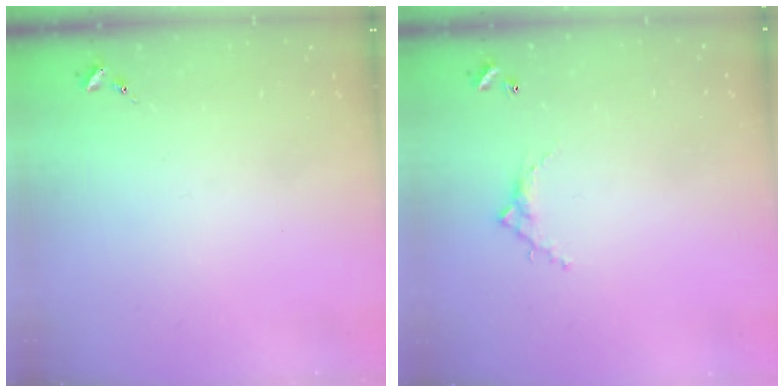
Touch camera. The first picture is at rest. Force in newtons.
{"total": 5.2, "press": 5.2, "slide": 0.2}